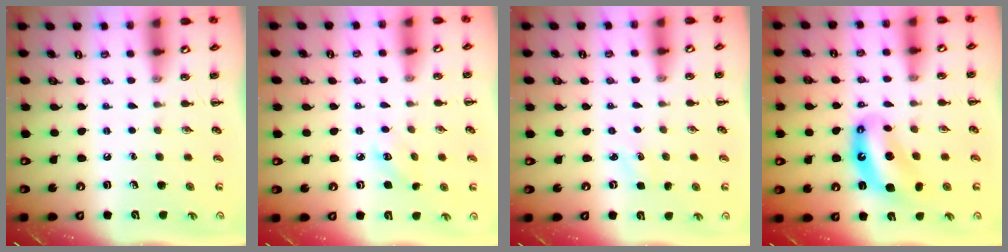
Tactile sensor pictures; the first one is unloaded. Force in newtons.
{"total": 3.3, "press": 3.2, "slide": 0.8}
{"total": 1.8, "press": 1.7, "slide": 0.5}
{"total": 9.4, "press": 9.0, "slide": 2.6}